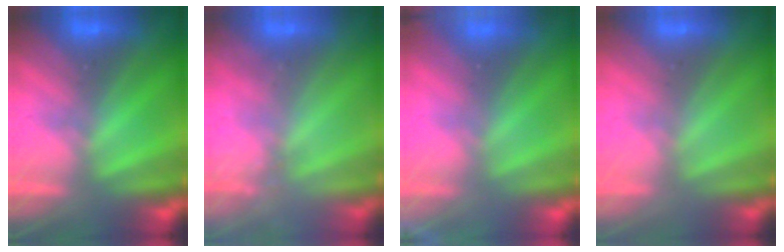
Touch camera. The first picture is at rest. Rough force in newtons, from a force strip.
{"total": 2.6}
{"total": 3.4}
{"total": 2.8}